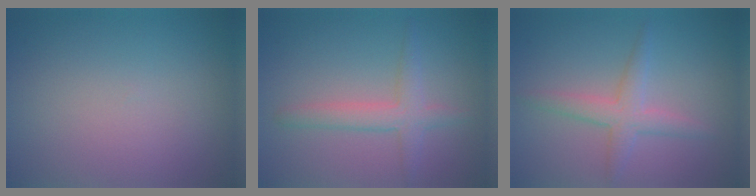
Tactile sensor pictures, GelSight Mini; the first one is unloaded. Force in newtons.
{"total": 2.9, "press": 2.9, "slide": 0.2}
{"total": 2.7, "press": 2.7, "slide": 0.1}